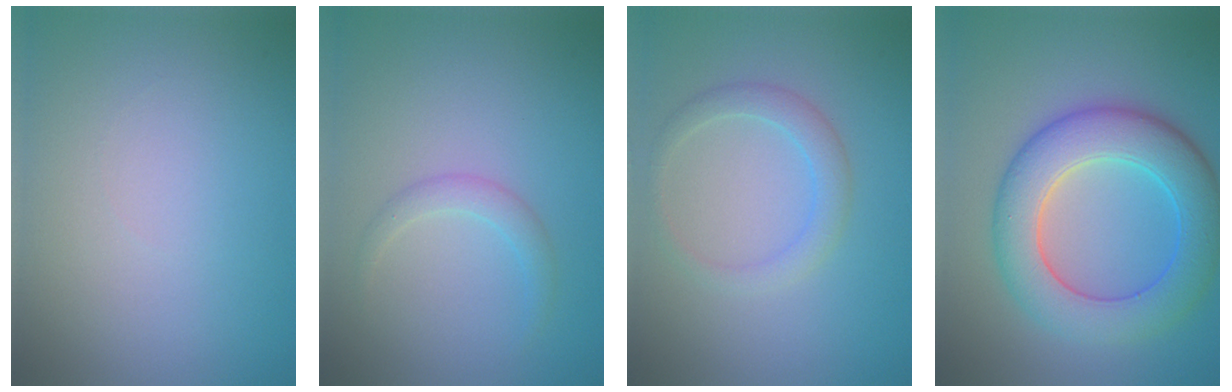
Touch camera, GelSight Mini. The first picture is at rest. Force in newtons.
{"total": 1.5, "press": 1.5, "slide": 0.1}
{"total": 2.2, "press": 2.2, "slide": 0.2}
{"total": 8.2, "press": 8.2, "slide": 0.2}